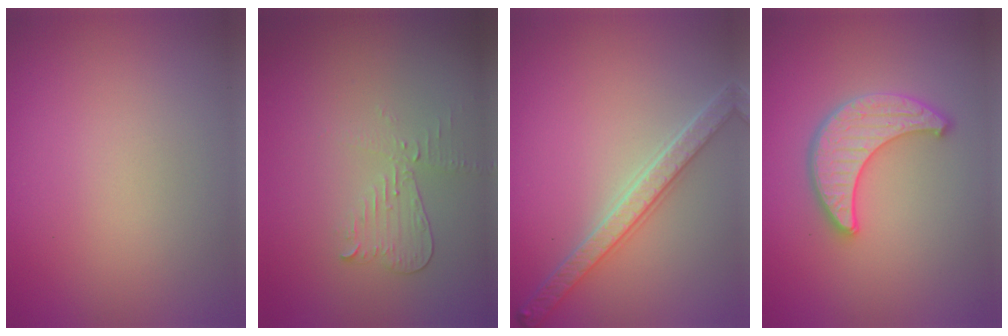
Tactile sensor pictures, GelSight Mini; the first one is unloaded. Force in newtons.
{"total": 2.1, "press": 2.1, "slide": 0.2}
{"total": 4.2, "press": 3.6, "slide": 2.3}
{"total": 4.1, "press": 3.7, "slide": 1.8}